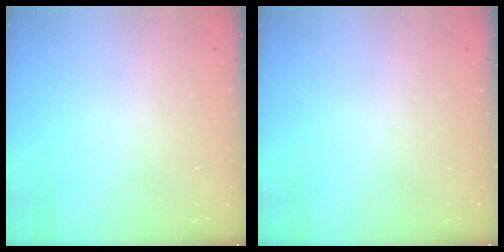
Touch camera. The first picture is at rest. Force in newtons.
{"total": 0.0}